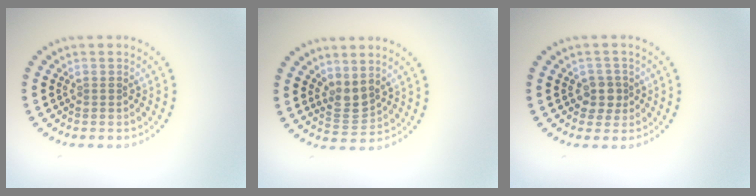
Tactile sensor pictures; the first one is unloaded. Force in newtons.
{"total": 2.0, "press": 1.6, "slide": 1.1}
{"total": 2.0, "press": 1.7, "slide": 1.1}